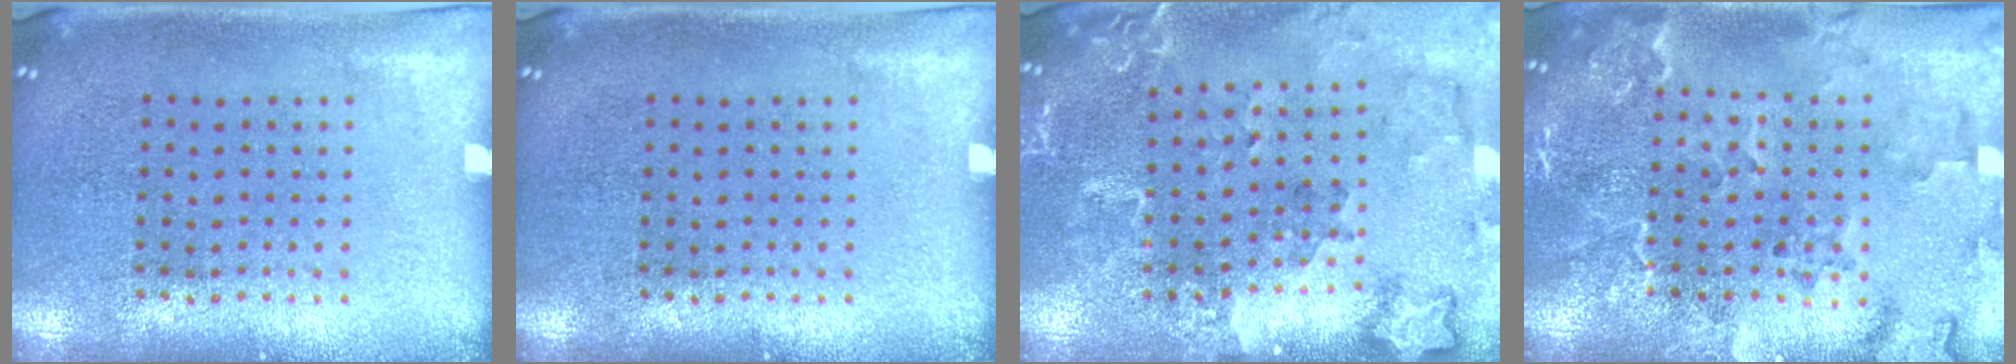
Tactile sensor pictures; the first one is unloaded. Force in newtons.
{"total": 0.0}
{"total": 1.8, "press": 1.7, "slide": 0.3}
{"total": 2.4, "press": 2.2, "slide": 0.9}